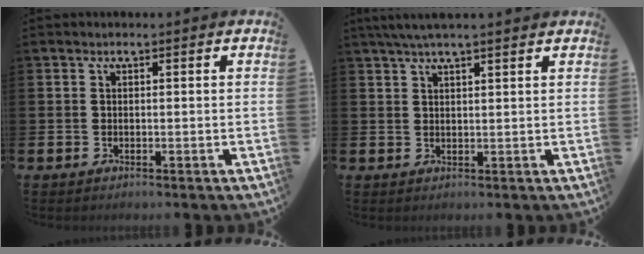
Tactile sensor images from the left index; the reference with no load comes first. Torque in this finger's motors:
{"motor_torque": [1.14, -1.00, 0.66, 0.21]}